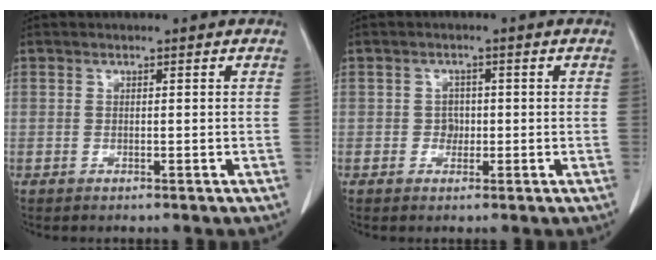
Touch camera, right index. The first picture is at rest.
{"total": 1.8, "force": [-0.3, 1.5, 0.8], "torque": [-0.009, 0.005, -0.004]}